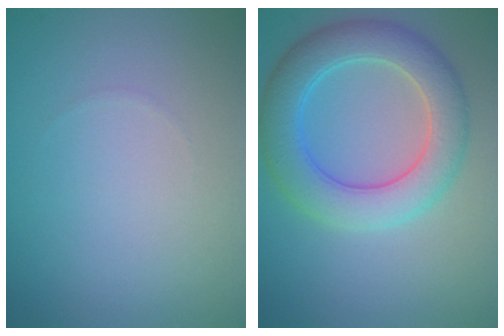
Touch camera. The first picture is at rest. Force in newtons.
{"total": 6.2, "press": 6.2, "slide": 0.3}